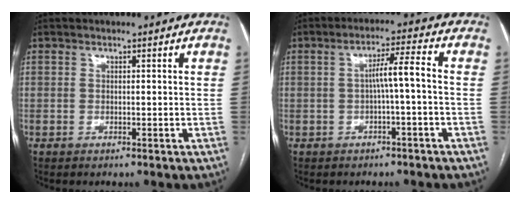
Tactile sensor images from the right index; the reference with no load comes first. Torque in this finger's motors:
{"motor_torque": [0.73, -0.16, 0.36, 0.10]}